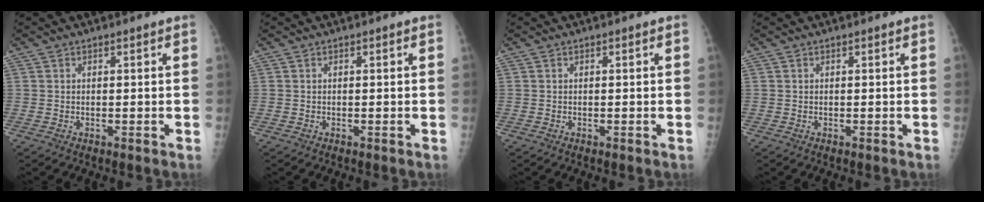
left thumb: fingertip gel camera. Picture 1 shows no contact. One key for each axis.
{"total": 0.0}
{"total": 0.0}
{"total": 0.0}